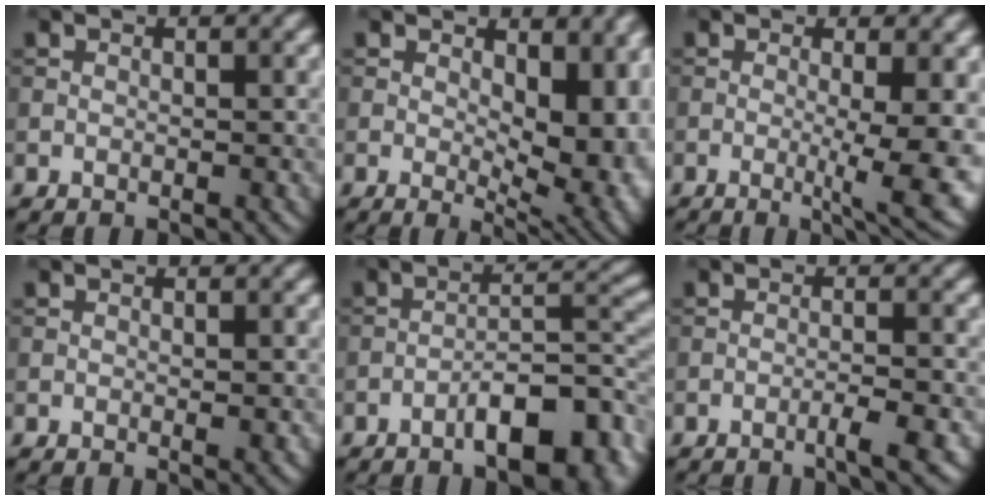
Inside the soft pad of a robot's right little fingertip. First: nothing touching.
{"total": 8.8, "force": [0.4, 5.0, 7.3], "torque": [-0.079, -0.011, 0.018]}
{"total": 7.2, "force": [-1.0, 1.6, 6.9], "torque": [-0.095, -0.016, -0.010]}
{"total": 0.7, "force": [0.0, 0.1, 0.7], "torque": [-0.008, -0.003, 0.000]}
{"total": 8.8, "force": [-4.8, 2.9, 6.9], "torque": [-0.091, 0.011, -0.074]}
{"total": 2.5, "force": [-1.4, 0.3, 2.1], "torque": [-0.028, 0.007, -0.032]}